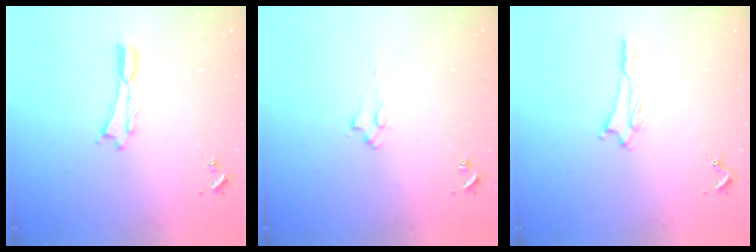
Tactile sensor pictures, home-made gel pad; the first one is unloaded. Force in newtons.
{"total": 2.0, "press": 2.0, "slide": 0.3}
{"total": 1.1, "press": 1.0, "slide": 0.1}